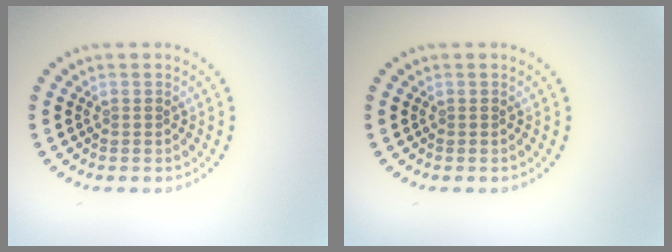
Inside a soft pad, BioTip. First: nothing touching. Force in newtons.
{"total": 0.0}